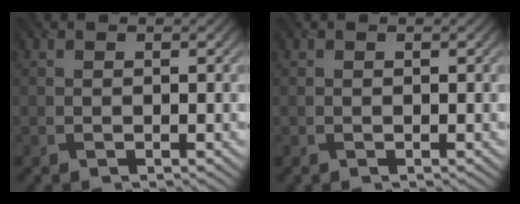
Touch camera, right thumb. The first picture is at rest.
{"total": 0.0}